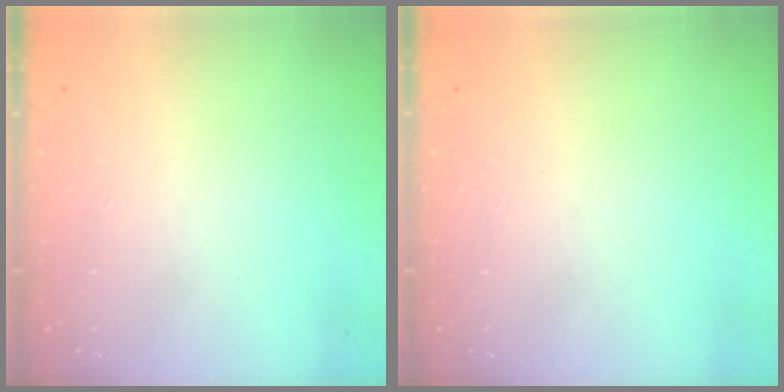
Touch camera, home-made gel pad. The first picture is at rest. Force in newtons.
{"total": 0.0}